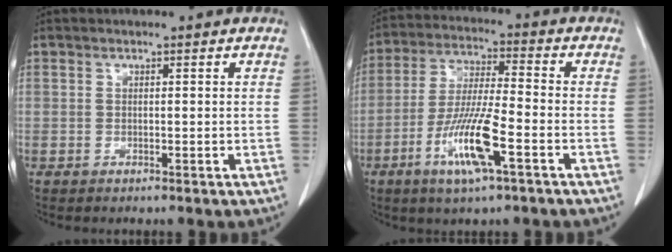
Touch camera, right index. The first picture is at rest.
{"total": 11.6, "force": [-4.9, 0.9, 10.4], "torque": [-0.207, -0.013, -0.094]}